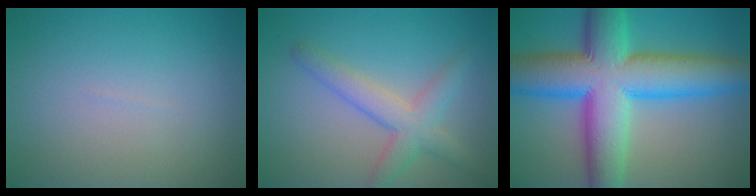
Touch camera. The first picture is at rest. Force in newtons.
{"total": 3.9, "press": 3.9, "slide": 0.2}
{"total": 13.6, "press": 13.6, "slide": 0.2}